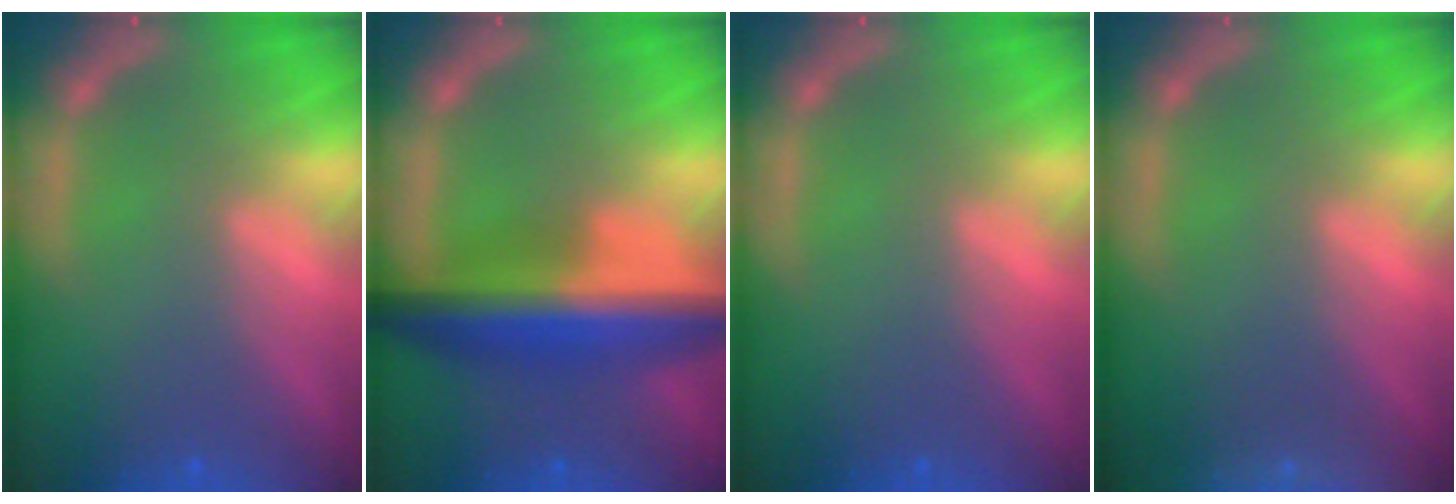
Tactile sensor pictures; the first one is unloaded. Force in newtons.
{"total": 9.0}
{"total": 0.0}
{"total": 6.5}